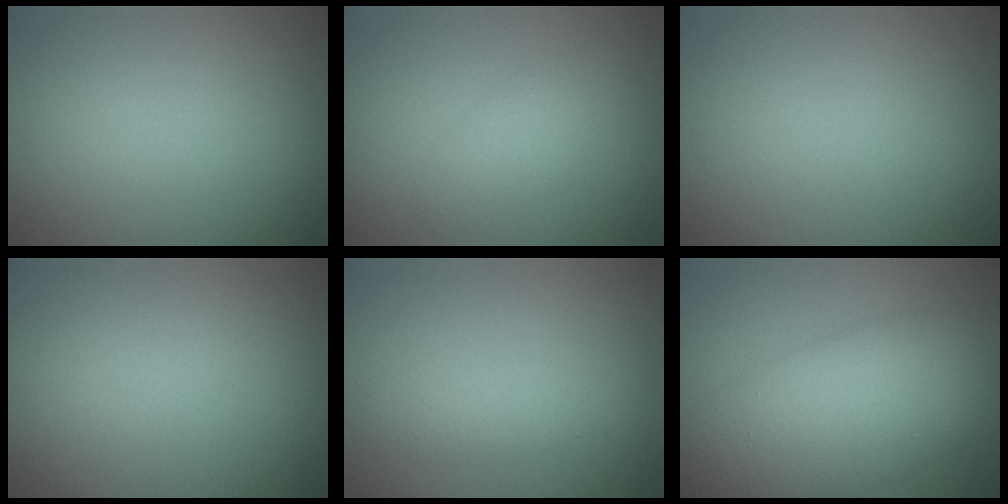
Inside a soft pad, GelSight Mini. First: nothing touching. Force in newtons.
{"total": 1.9, "press": 1.9, "slide": 0.2}
{"total": 0.0}
{"total": 0.0}
{"total": 1.9, "press": 1.9, "slide": 0.0}
{"total": 9.2, "press": 9.2, "slide": 0.1}